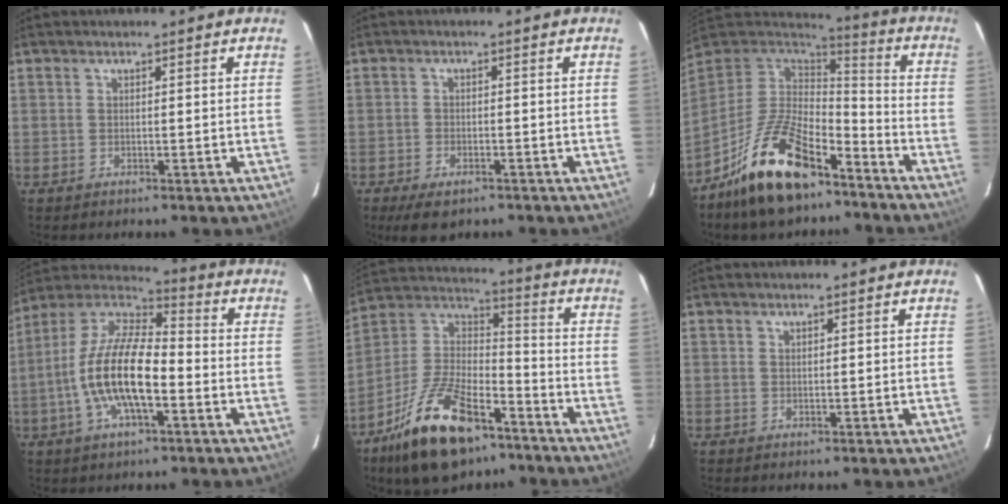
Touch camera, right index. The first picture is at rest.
{"total": 5.6, "force": [-3.9, 2.6, 3.2], "torque": [-0.075, -0.016, -0.062]}
{"total": 19.5, "force": [-12.8, 8.0, 12.3], "torque": [-0.240, -0.003, -0.225]}
{"total": 16.4, "force": [-4.3, 5.9, 14.7], "torque": [-0.292, -0.002, -0.088]}
{"total": 21.4, "force": [-13.1, 9.7, 13.9], "torque": [-0.277, 0.003, -0.225]}
{"total": 0.0}